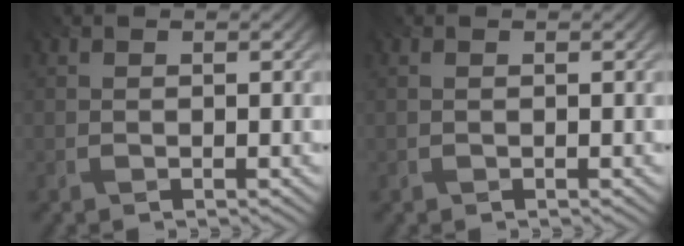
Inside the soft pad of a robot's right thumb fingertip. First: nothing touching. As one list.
[{"total": 0.0}]